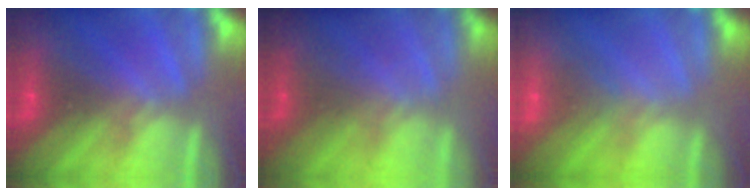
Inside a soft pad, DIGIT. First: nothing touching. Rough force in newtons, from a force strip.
{"total": 1.4}
{"total": 2.8}